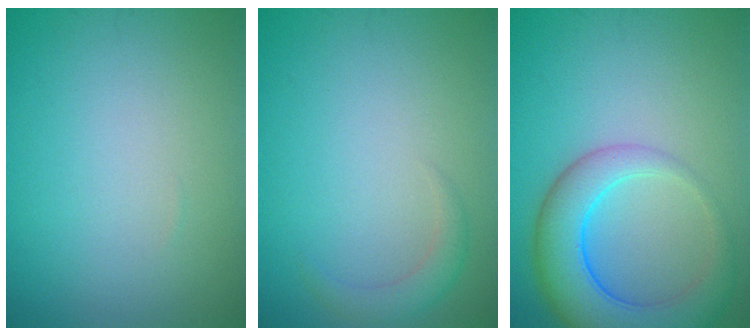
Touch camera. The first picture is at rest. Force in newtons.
{"total": 1.8, "press": 1.8, "slide": 0.3}
{"total": 7.1, "press": 7.1, "slide": 0.3}